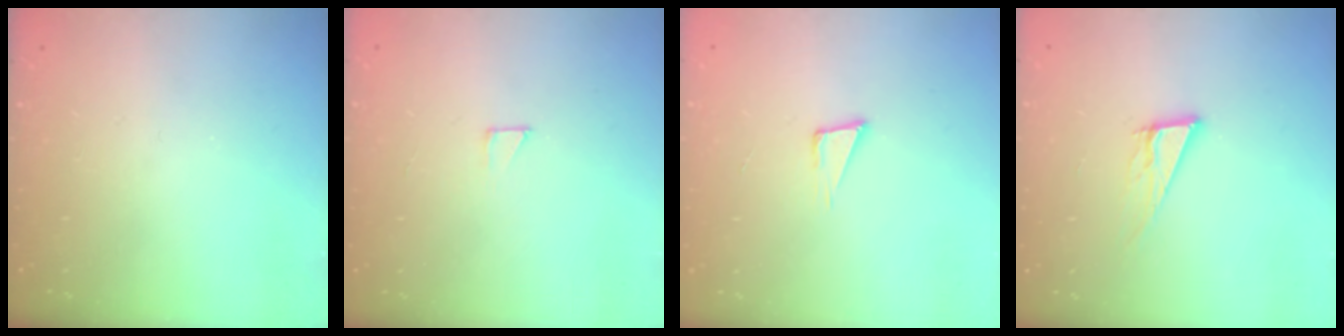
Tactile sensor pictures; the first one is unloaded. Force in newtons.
{"total": 1.9, "press": 1.9, "slide": 0.1}
{"total": 4.6, "press": 3.4, "slide": 3.2}
{"total": 9.2, "press": 8.4, "slide": 3.5}